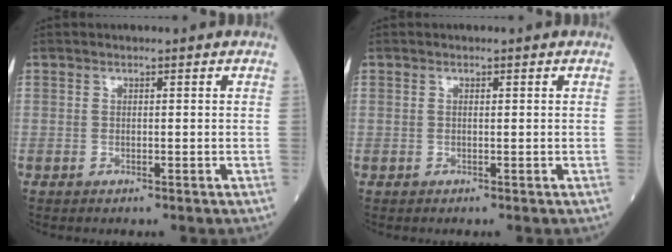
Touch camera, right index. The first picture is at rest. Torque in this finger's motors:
{"motor_torque": [-0.07, -0.08, -0.02, -0.01]}